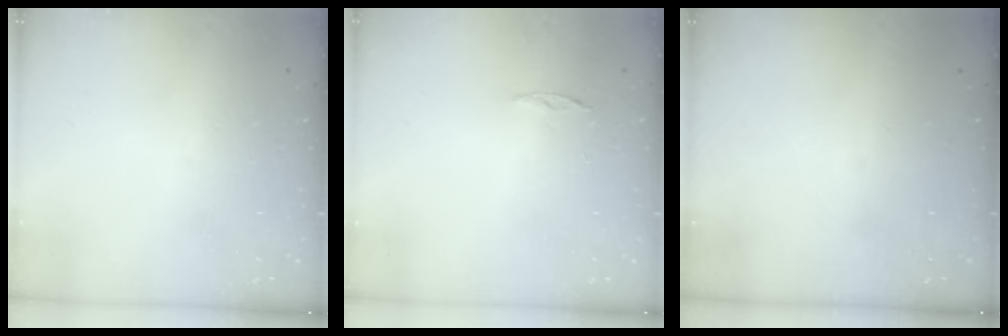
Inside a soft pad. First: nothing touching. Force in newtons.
{"total": 3.1, "press": 3.1, "slide": 0.3}
{"total": 0.0}